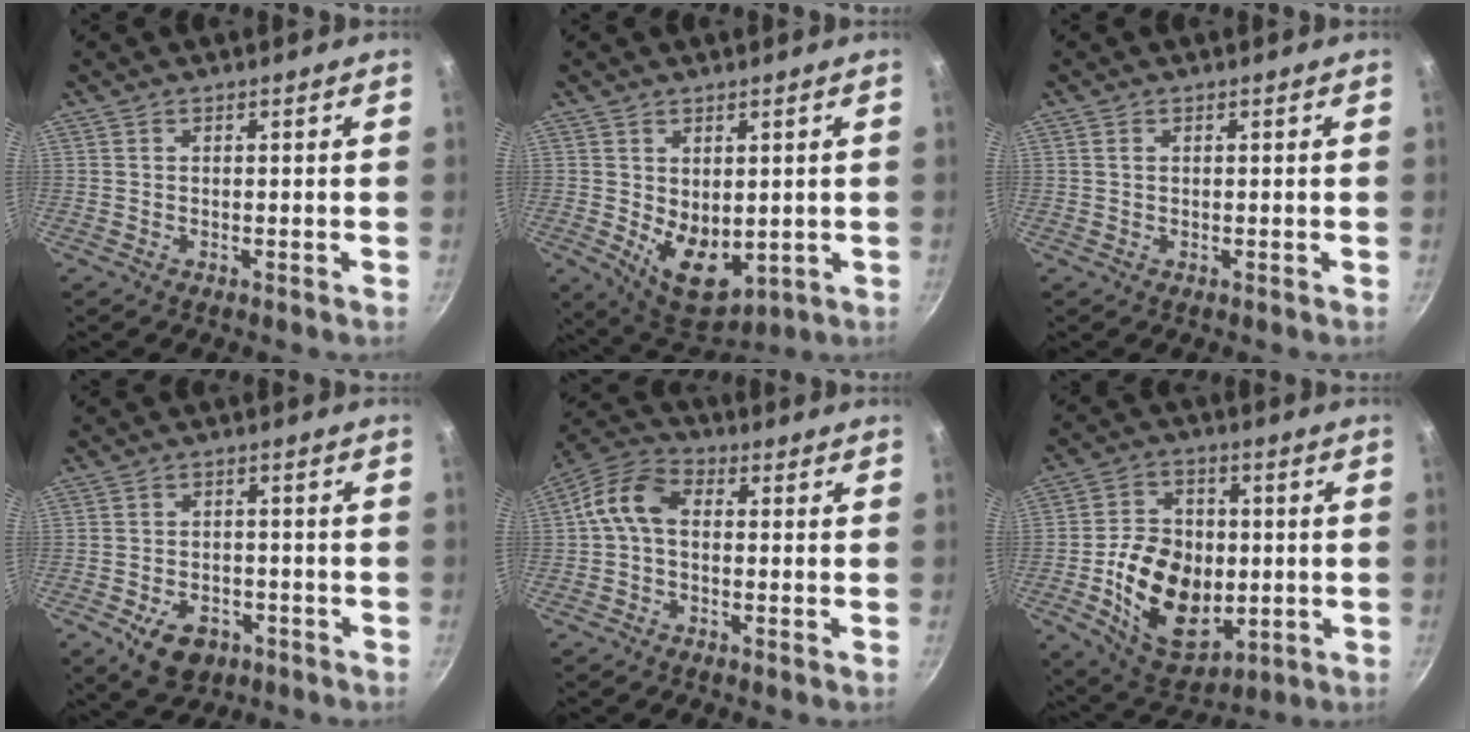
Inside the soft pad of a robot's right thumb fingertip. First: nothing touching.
{"total": 9.3, "force": [0.1, 6.0, 7.0], "torque": [-0.078, -0.023, 0.023]}
{"total": 0.7, "force": [0.2, 0.5, 0.5], "torque": [-0.009, 0.001, 0.004]}
{"total": 8.1, "force": [-3.9, 5.4, 4.6], "torque": [-0.056, 0.017, -0.052]}
{"total": 7.9, "force": [0.0, 5.4, 5.7], "torque": [-0.106, 0.028, -0.016]}
{"total": 18.7, "force": [-2.5, 13.2, 13.0], "torque": [-0.188, 0.009, -0.029]}